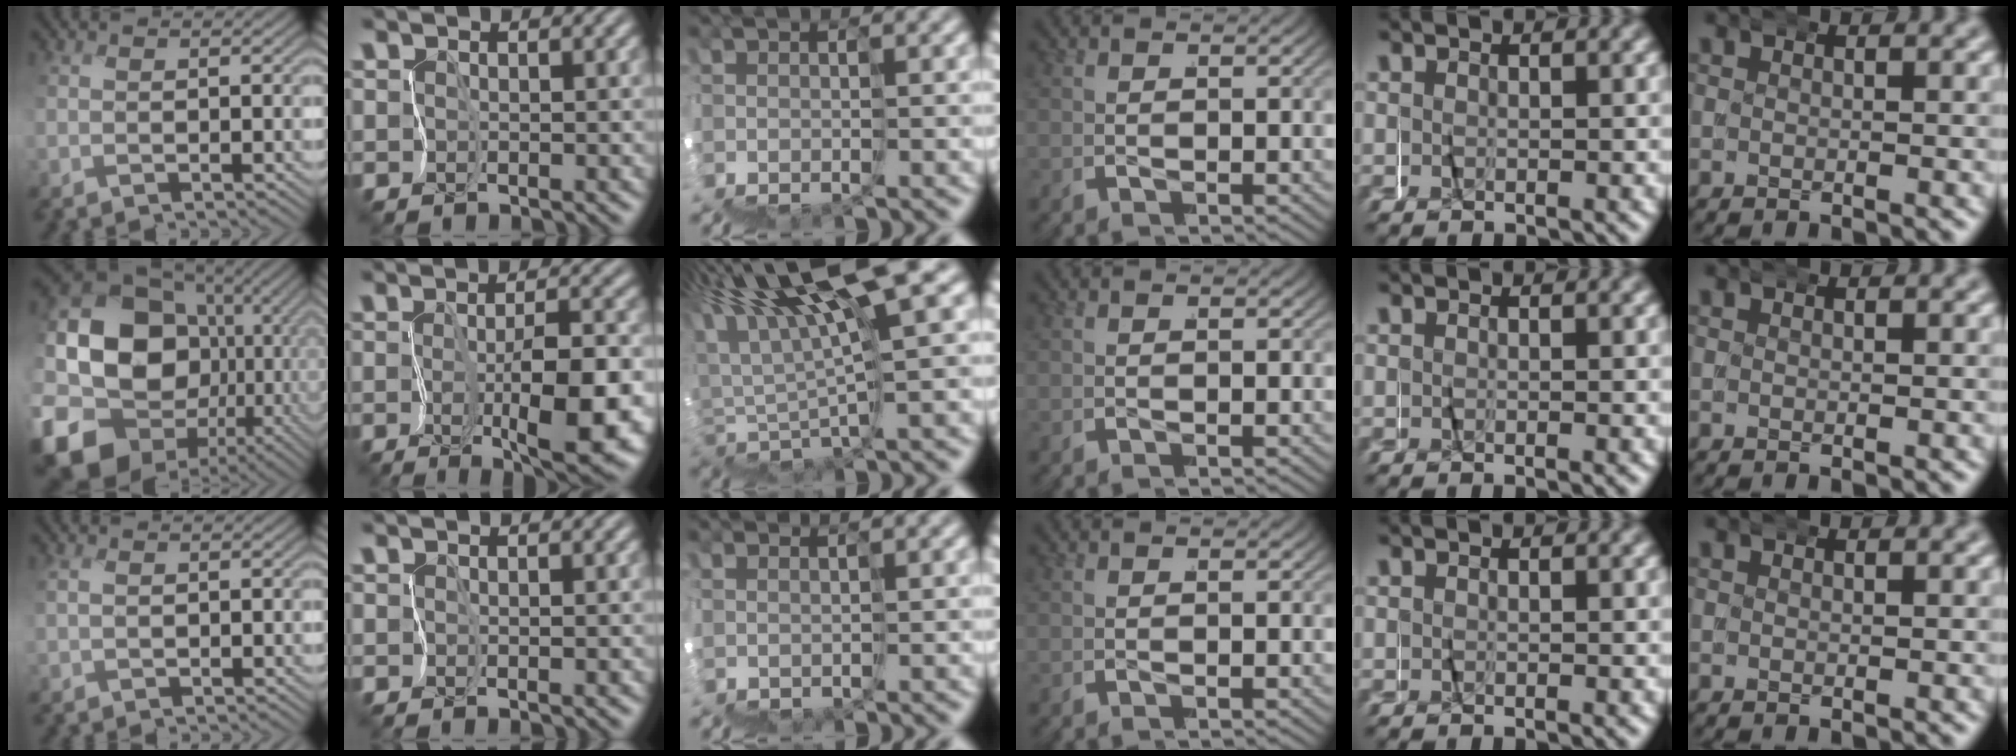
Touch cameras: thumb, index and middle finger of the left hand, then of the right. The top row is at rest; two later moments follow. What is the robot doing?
{"motion": "wrap", "object": "masking tape"}